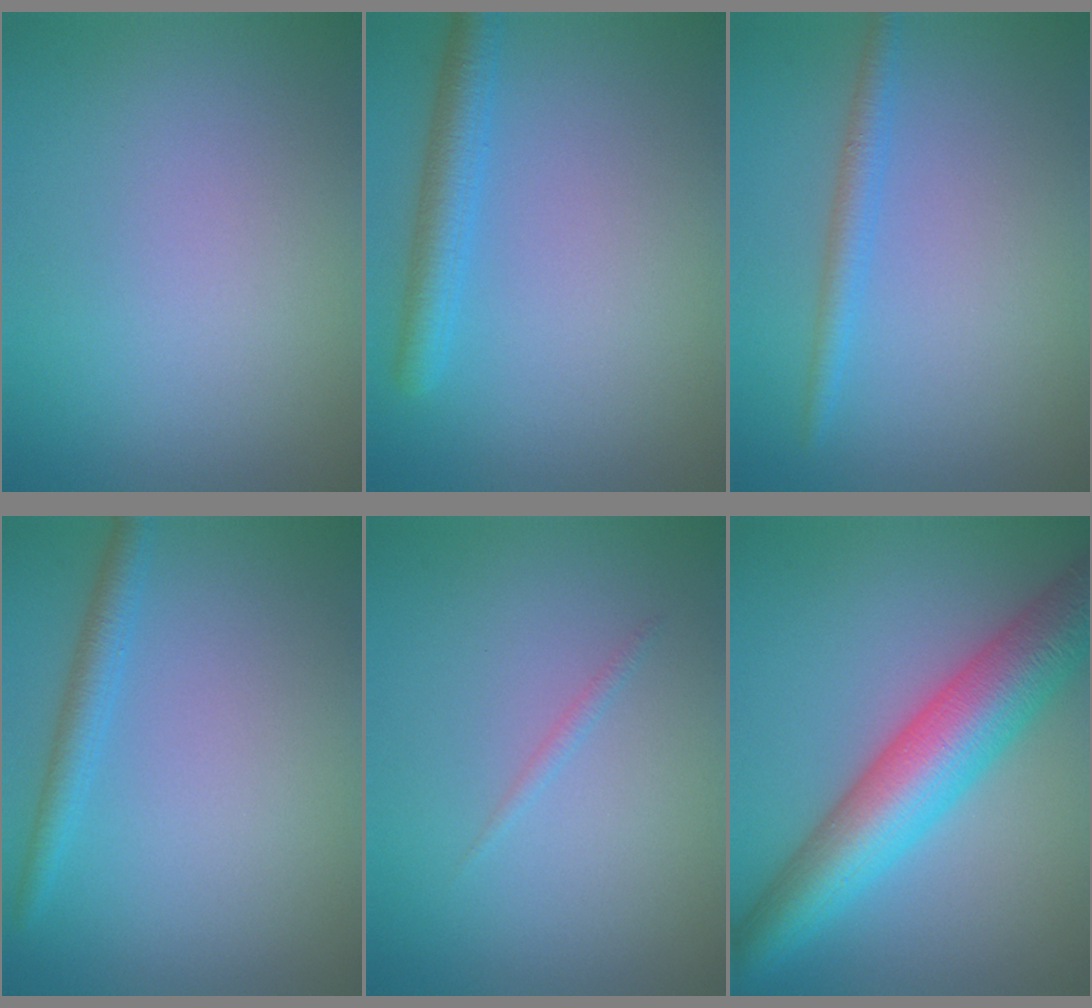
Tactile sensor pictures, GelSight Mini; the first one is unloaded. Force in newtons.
{"total": 3.2, "press": 3.2, "slide": 0.2}
{"total": 1.9, "press": 1.8, "slide": 0.2}
{"total": 2.2, "press": 2.2, "slide": 0.1}
{"total": 0.6, "press": 0.6, "slide": 0.0}
{"total": 9.7, "press": 9.7, "slide": 0.2}